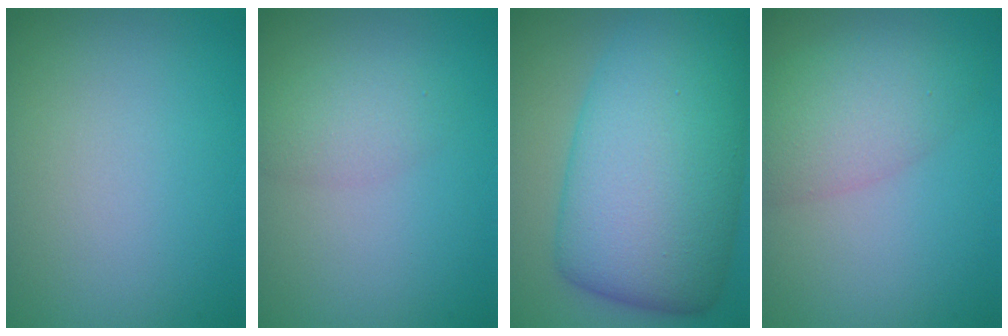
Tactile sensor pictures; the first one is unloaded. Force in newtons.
{"total": 2.1, "press": 2.1, "slide": 0.0}
{"total": 13.6, "press": 13.6, "slide": 0.2}
{"total": 3.3, "press": 3.3, "slide": 0.4}